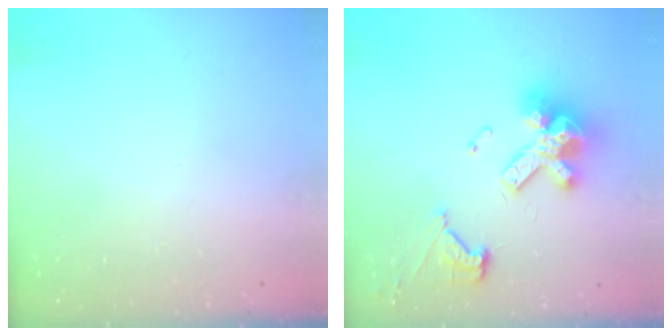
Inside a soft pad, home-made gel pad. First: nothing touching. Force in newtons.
{"total": 15.0, "press": 14.9, "slide": 1.6}